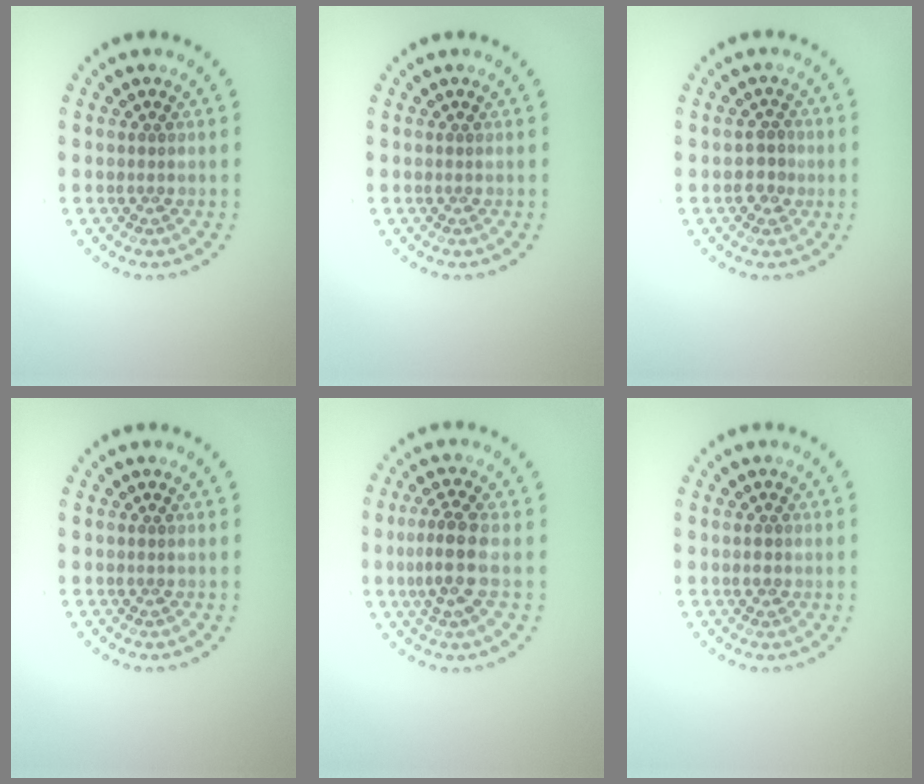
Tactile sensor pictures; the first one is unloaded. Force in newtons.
{"total": 0.0}
{"total": 1.7, "press": 1.6, "slide": 0.6}
{"total": 0.0}
{"total": 3.3, "press": 2.9, "slide": 1.4}
{"total": 1.1, "press": 1.1, "slide": 0.1}